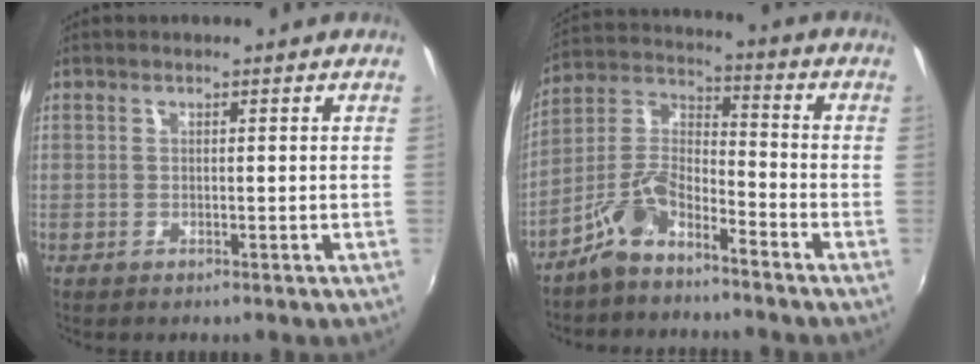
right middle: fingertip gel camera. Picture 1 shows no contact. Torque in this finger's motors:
{"motor_torque": [1.05, -1.09, 0.27, 0.07]}